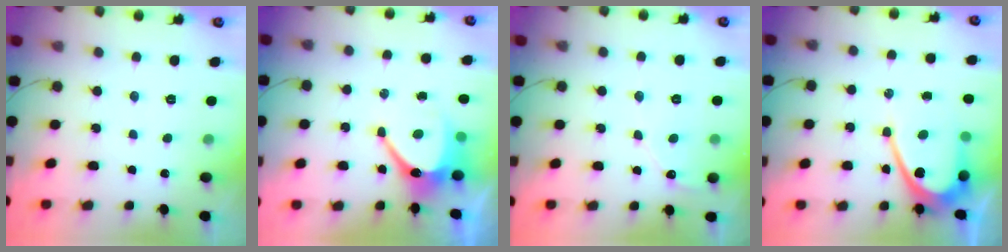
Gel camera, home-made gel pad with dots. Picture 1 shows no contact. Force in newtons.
{"total": 9.9, "press": 9.8, "slide": 0.8}
{"total": 4.0, "press": 4.0, "slide": 0.3}
{"total": 12.2, "press": 12.1, "slide": 1.1}